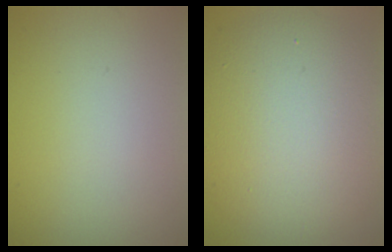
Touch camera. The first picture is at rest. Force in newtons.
{"total": 9.2, "press": 9.2, "slide": 0.5}